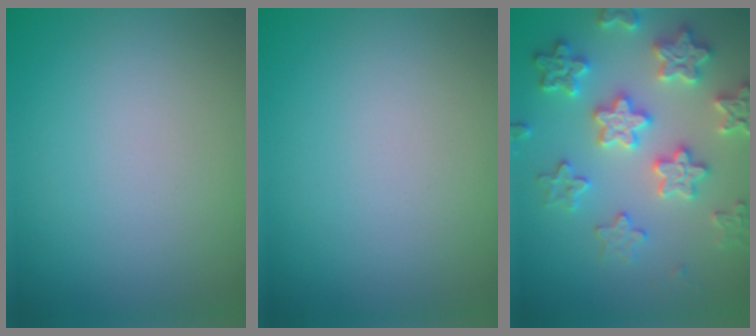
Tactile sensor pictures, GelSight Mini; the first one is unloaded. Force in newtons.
{"total": 0.0}
{"total": 6.1, "press": 6.0, "slide": 1.1}